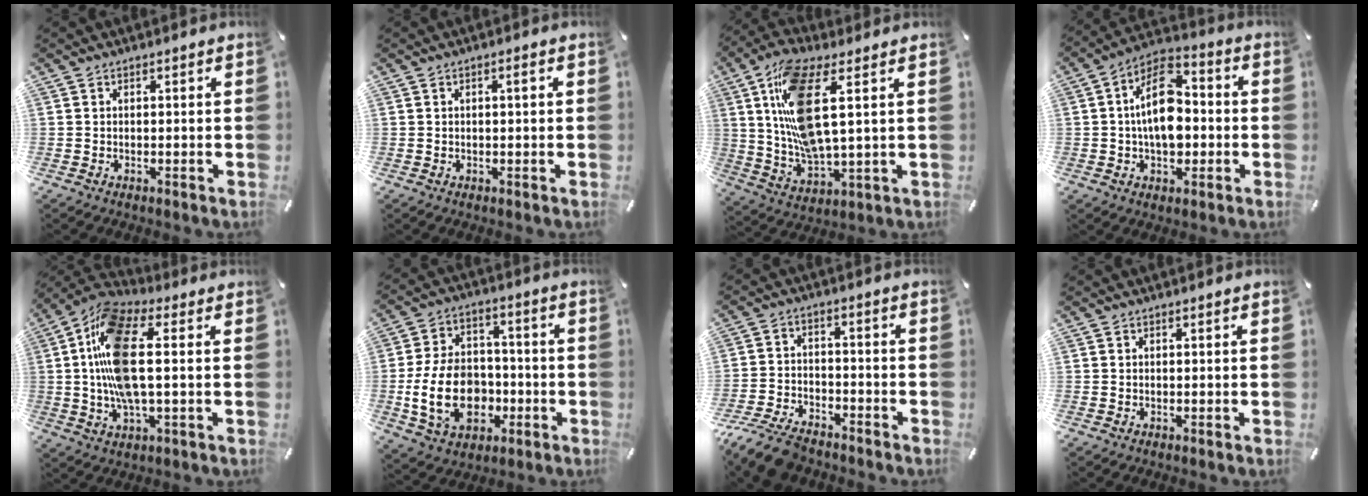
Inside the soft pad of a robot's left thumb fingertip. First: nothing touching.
{"total": 1.3, "force": [0.2, 0.3, 1.3], "torque": [-0.023, 0.002, 0.002]}
{"total": 15.9, "force": [4.8, 5.4, 14.2], "torque": [-0.307, -0.013, 0.082]}
{"total": 14.1, "force": [-0.3, 9.0, 10.9], "torque": [-0.193, 0.008, -0.003]}
{"total": 15.8, "force": [1.0, 6.6, 14.3], "torque": [-0.309, -0.010, 0.014]}
{"total": 17.3, "force": [-3.9, 12.4, 11.4], "torque": [-0.235, 0.016, -0.067]}
{"total": 9.4, "force": [-7.9, 3.5, 3.8], "torque": [-0.072, 0.040, -0.151]}
{"total": 0.0}